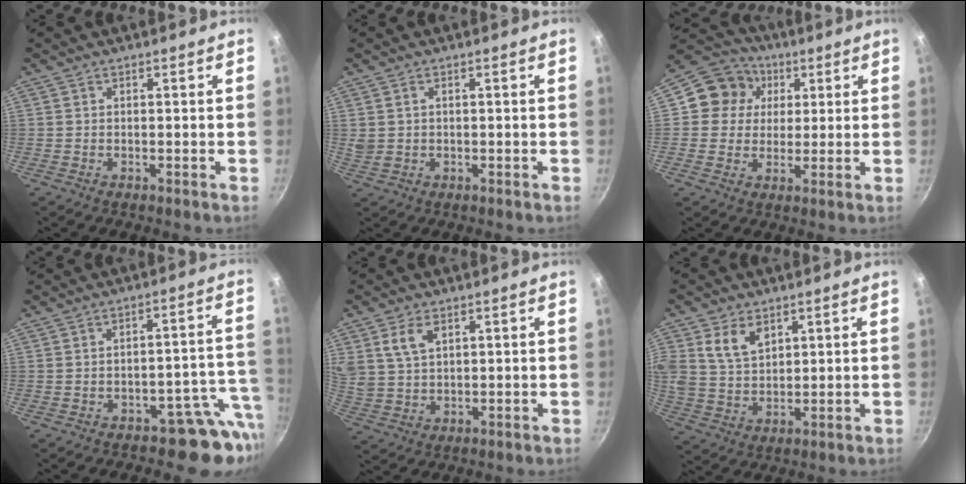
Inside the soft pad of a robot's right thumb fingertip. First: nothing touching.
{"total": 2.8, "force": [0.7, 2.1, 1.6], "torque": [-0.025, 0.000, 0.019]}
{"total": 10.2, "force": [2.7, 9.2, 3.4], "torque": [-0.026, 0.007, 0.028]}
{"total": 9.0, "force": [-5.4, 5.3, 4.9], "torque": [0.014, 0.059, -0.061]}
{"total": 6.5, "force": [2.9, 4.0, 4.2], "torque": [-0.071, -0.008, 0.064]}
{"total": 8.2, "force": [3.6, 5.6, 4.8], "torque": [-0.074, -0.018, 0.074]}